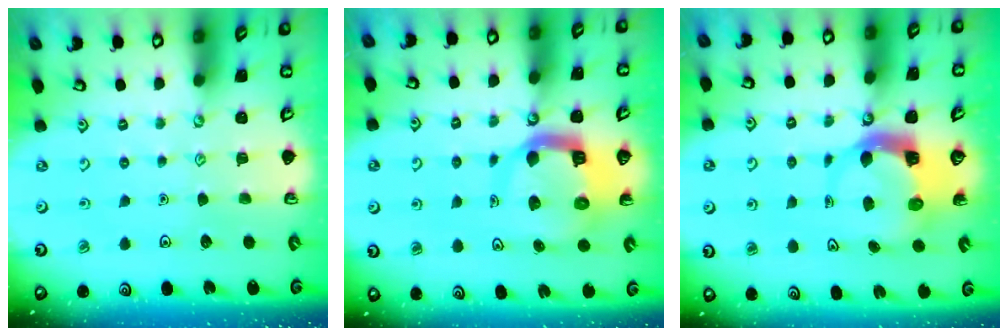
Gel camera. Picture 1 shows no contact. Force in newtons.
{"total": 9.7, "press": 9.6, "slide": 1.3}
{"total": 5.6, "press": 5.5, "slide": 0.6}